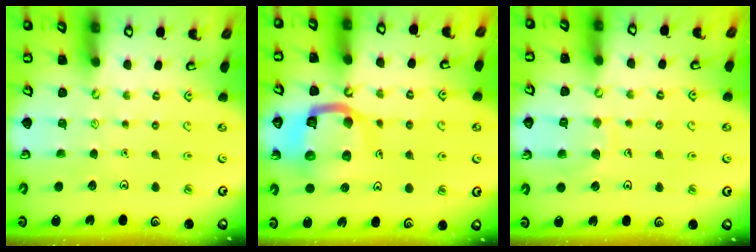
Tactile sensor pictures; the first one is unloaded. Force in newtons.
{"total": 13.5, "press": 13.4, "slide": 1.6}
{"total": 7.2, "press": 7.2, "slide": 0.6}